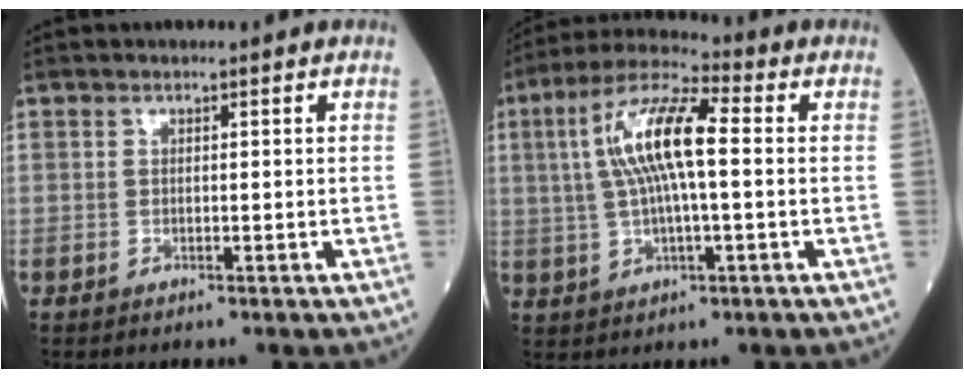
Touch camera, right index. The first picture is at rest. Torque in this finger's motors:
{"motor_torque": [1.00, 0.61, 0.72, 0.21]}